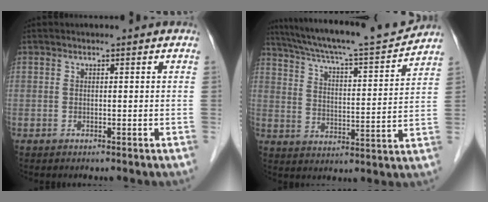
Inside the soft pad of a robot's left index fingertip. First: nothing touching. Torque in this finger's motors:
{"motor_torque": [-0.28, -0.40, 0.19, 0.06]}